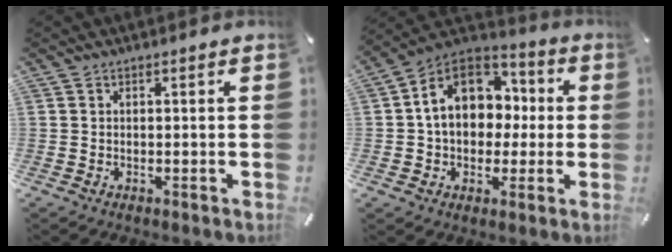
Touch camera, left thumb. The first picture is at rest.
{"total": 14.3, "force": [1.5, 11.8, 8.0], "torque": [-0.150, 0.004, 0.030]}